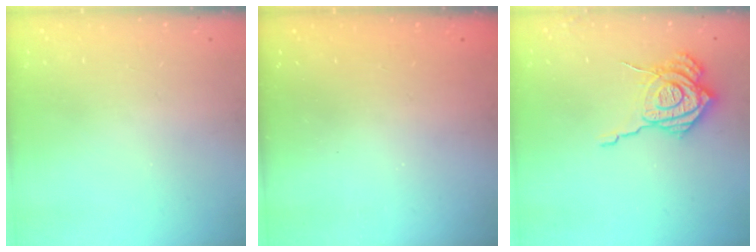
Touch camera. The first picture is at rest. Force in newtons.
{"total": 2.3, "press": 2.2, "slide": 0.7}
{"total": 15.0, "press": 14.8, "slide": 1.8}